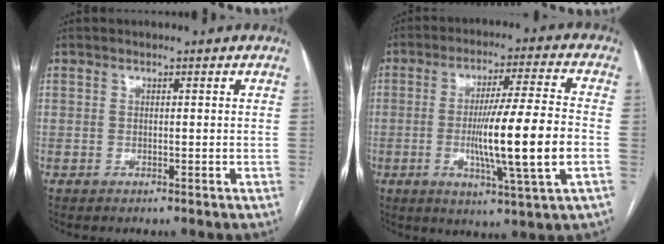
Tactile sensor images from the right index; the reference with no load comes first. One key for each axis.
{"total": 14.2, "fx": -2.6, "fy": -0.6, "fz": 14.0, "tx": -0.241, "ty": -0.012, "tz": -0.049}